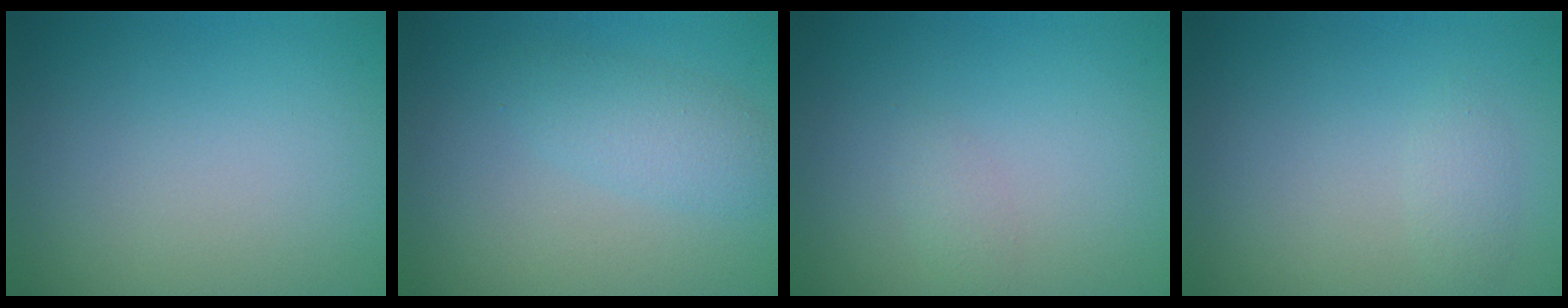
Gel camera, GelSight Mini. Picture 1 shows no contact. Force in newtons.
{"total": 2.4, "press": 2.4, "slide": 0.1}
{"total": 0.8, "press": 0.8, "slide": 0.0}
{"total": 1.0, "press": 1.0, "slide": 0.0}